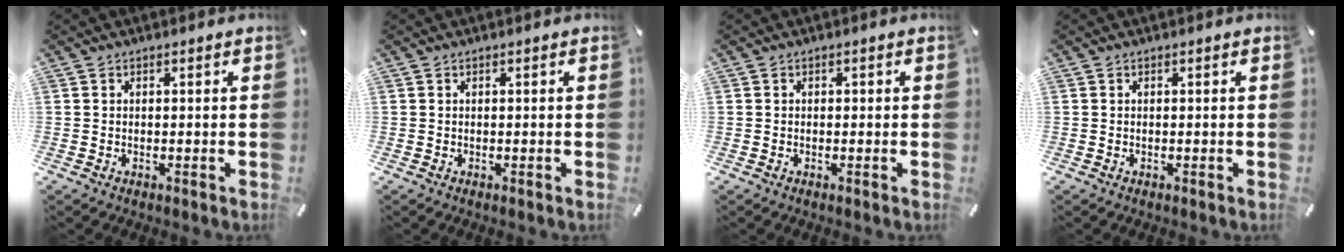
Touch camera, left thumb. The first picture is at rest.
{"total": 0.0}
{"total": 0.5, "force": [-0.2, 0.4, 0.1], "torque": [0.000, 0.004, -0.007]}
{"total": 0.0}